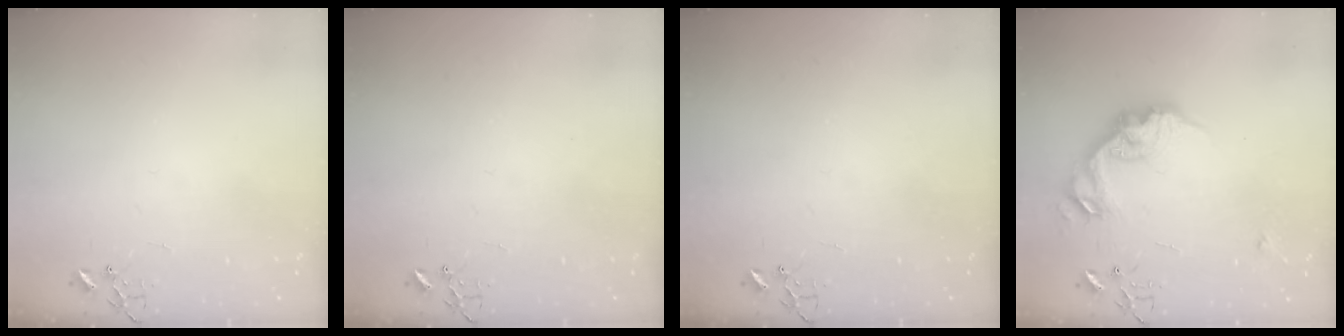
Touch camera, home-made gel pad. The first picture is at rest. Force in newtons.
{"total": 0.0}
{"total": 0.0}
{"total": 16.0, "press": 16.0, "slide": 0.3}